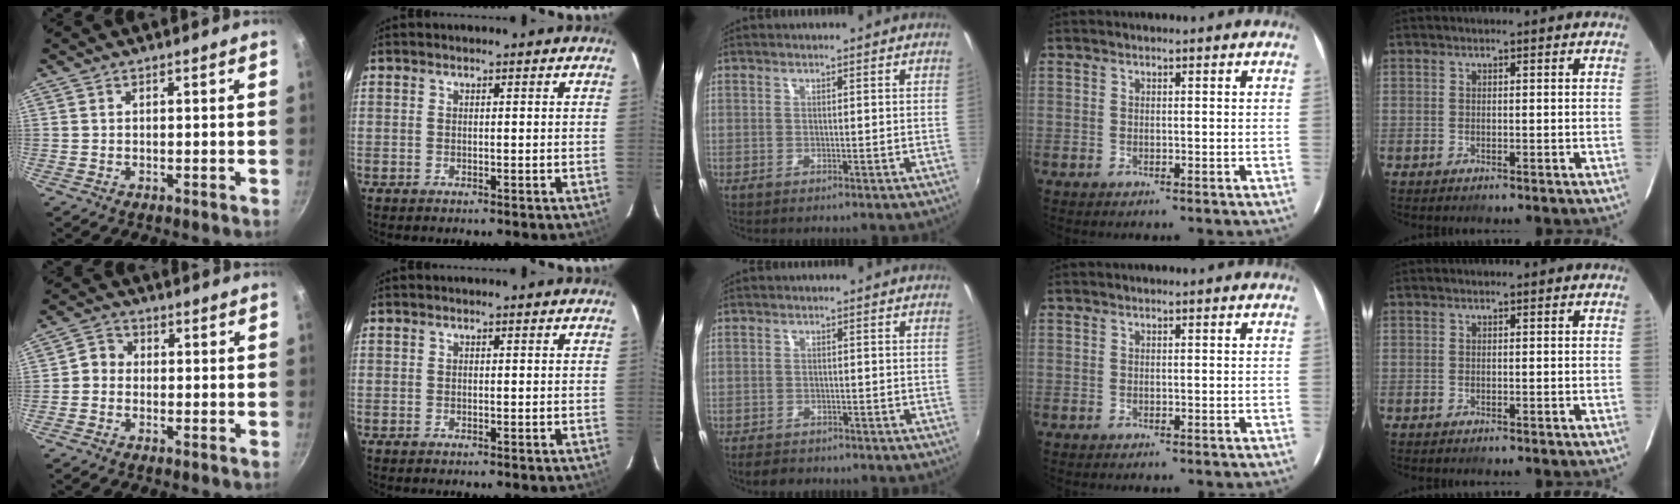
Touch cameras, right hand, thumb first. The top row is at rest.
{"thumb": {"total": 3.1, "force": [-0.7, 2.8, 1.2], "torque": [-0.008, 0.012, -0.028]}, "middle": {"total": 3.1, "force": [-2.5, 1.7, 0.8], "torque": [-0.025, -0.006, -0.044]}}